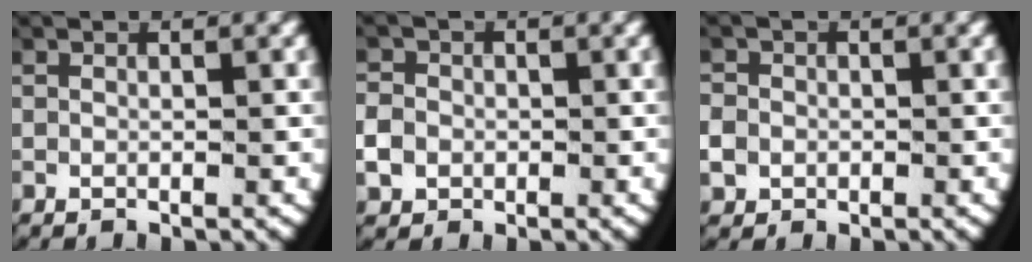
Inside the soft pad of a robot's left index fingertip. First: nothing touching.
{"total": 3.1, "force": [-0.7, 2.8, 1.0], "torque": [-0.036, -0.006, -0.012]}
{"total": 2.8, "force": [-0.5, 2.6, 0.9], "torque": [-0.036, -0.006, -0.009]}